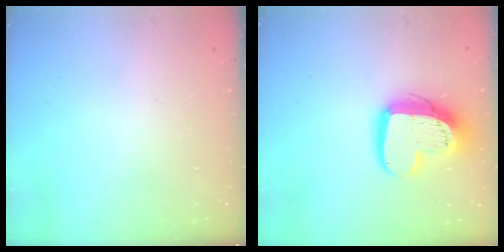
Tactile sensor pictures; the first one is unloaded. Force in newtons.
{"total": 14.7, "press": 14.6, "slide": 1.2}